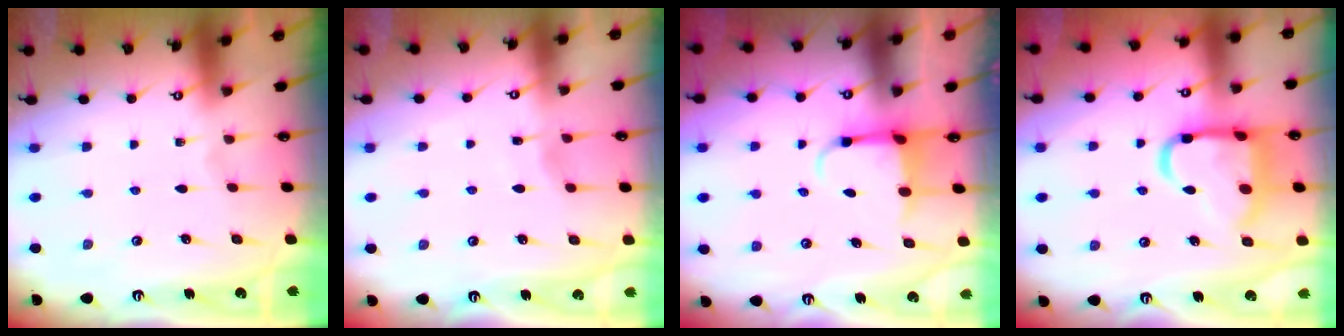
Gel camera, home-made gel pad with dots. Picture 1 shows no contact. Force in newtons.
{"total": 2.2, "press": 2.2, "slide": 0.2}
{"total": 3.9, "press": 3.7, "slide": 1.2}
{"total": 16.9, "press": 16.8, "slide": 1.8}